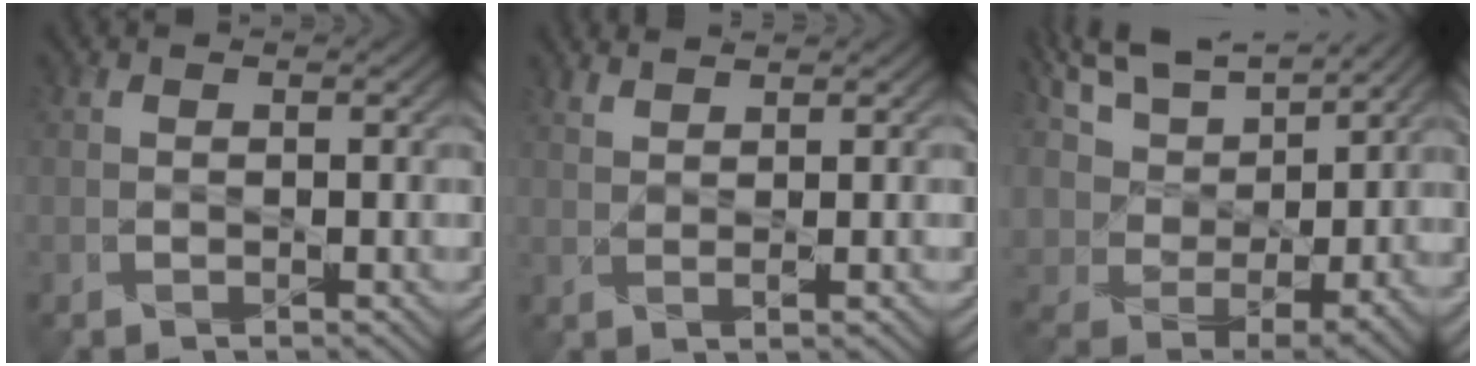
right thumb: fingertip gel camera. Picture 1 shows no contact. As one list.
[{"total": 2.1, "force": [1.7, 0.2, 1.3], "torque": [-0.030, -0.002, 0.035]}, {"total": 13.6, "force": [9.9, 5.9, 7.2], "torque": [-0.196, 0.025, 0.171]}]